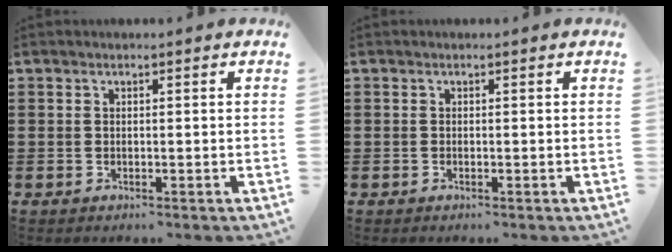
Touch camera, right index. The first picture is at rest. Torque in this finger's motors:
{"motor_torque": [-0.14, 0.45, 0.00, 0.00]}